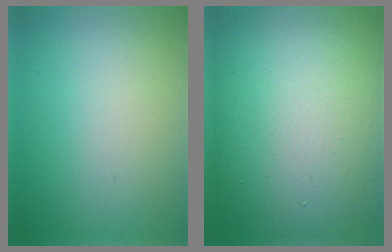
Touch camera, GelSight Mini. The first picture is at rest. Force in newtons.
{"total": 16.5, "press": 16.5, "slide": 0.9}